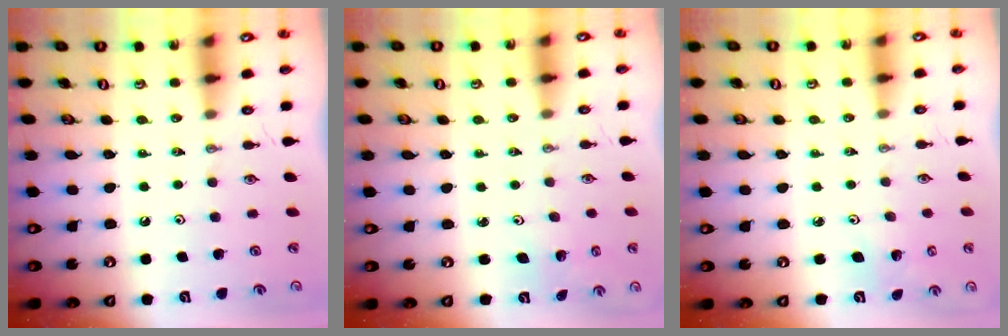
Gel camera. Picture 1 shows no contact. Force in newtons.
{"total": 1.1, "press": 1.1, "slide": 0.1}
{"total": 2.8, "press": 2.8, "slide": 0.4}